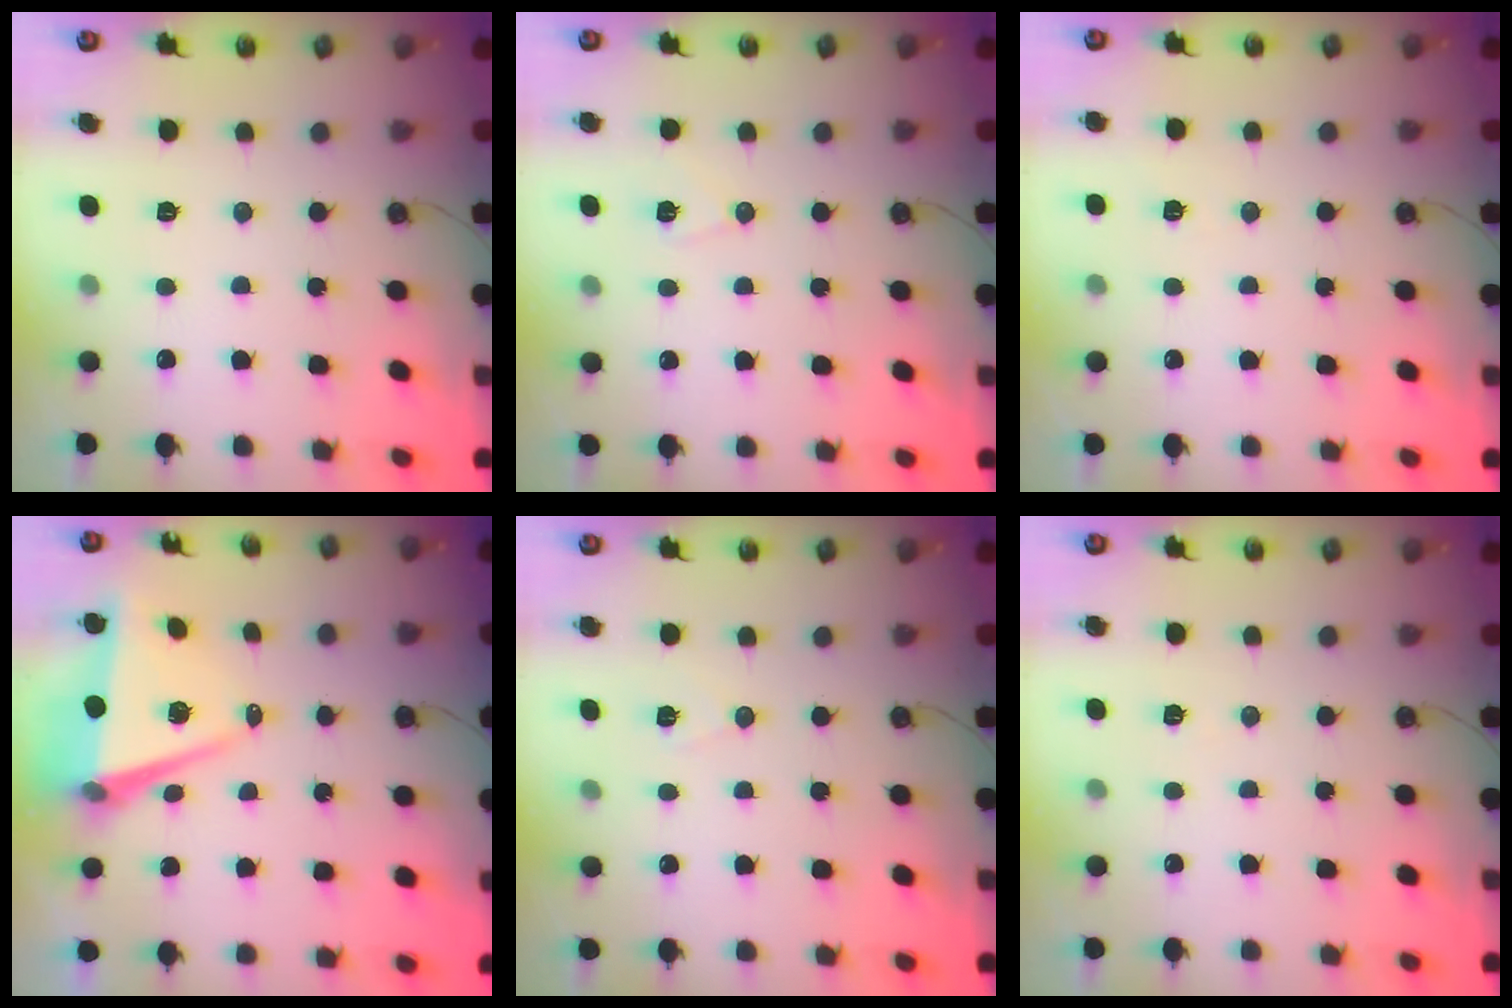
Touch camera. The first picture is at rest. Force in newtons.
{"total": 6.7, "press": 6.4, "slide": 2.1}
{"total": 2.4, "press": 1.7, "slide": 1.7}
{"total": 7.9, "press": 6.7, "slide": 4.2}
{"total": 5.6, "press": 3.5, "slide": 4.4}
{"total": 4.5, "press": 1.6, "slide": 4.2}